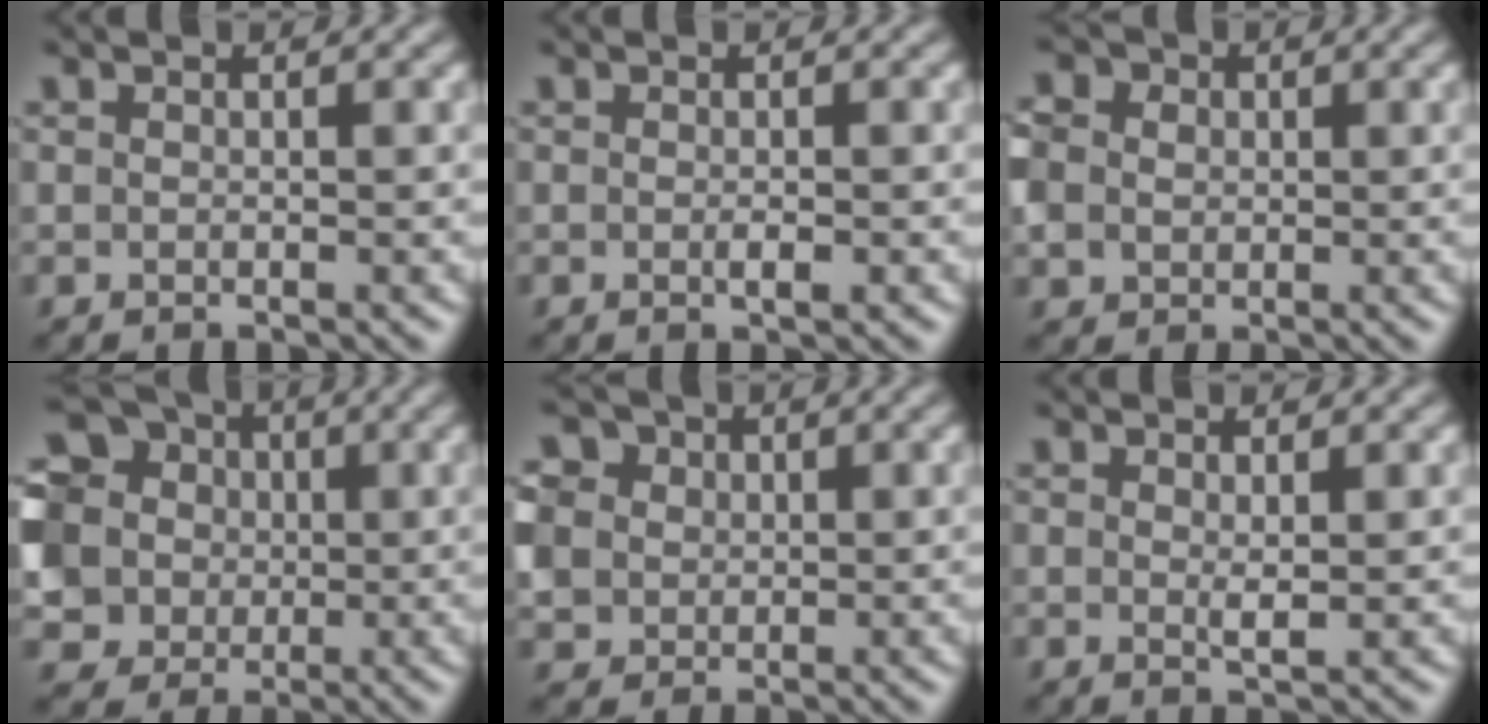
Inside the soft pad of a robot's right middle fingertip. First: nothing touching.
{"total": 1.0, "force": [-0.3, 0.2, 0.9], "torque": [-0.017, -0.002, -0.003]}
{"total": 7.1, "force": [1.3, 5.9, 3.7], "torque": [-0.083, 0.026, 0.003]}
{"total": 12.8, "force": [1.6, 11.4, 5.5], "torque": [-0.155, 0.024, 0.003]}
{"total": 8.8, "force": [2.2, 7.5, 4.2], "torque": [-0.099, 0.025, 0.021]}
{"total": 1.0, "force": [0.4, 0.1, 0.9], "torque": [-0.017, -0.004, 0.007]}